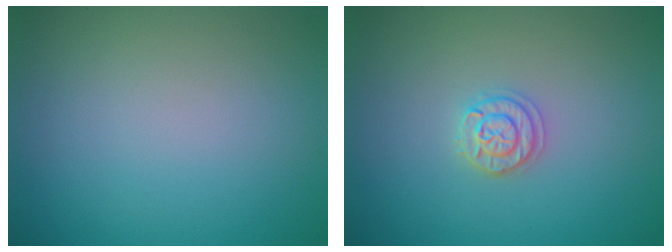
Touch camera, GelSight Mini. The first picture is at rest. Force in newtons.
{"total": 1.7, "press": 1.7, "slide": 0.2}